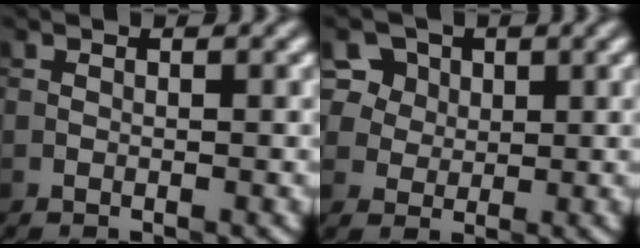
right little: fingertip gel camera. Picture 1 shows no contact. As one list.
[{"total": 8.7, "force": [4.5, 6.7, 3.4], "torque": [-0.067, 0.027, 0.063]}]